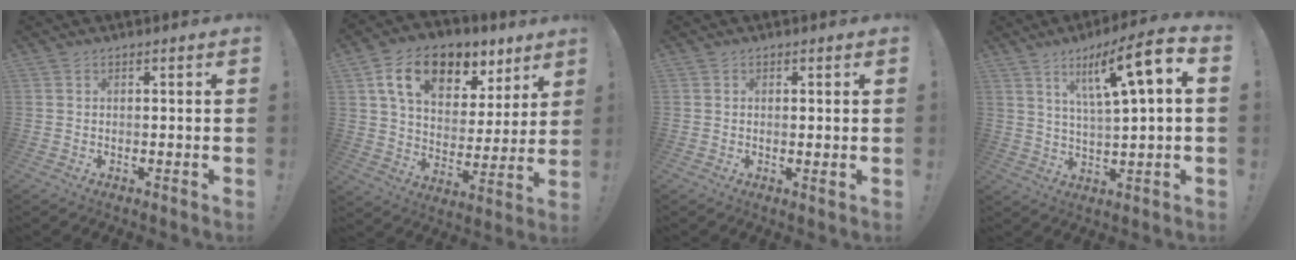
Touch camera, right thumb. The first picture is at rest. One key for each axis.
{"total": 16.9, "fx": 9.7, "fy": 10.0, "fz": 9.7, "tx": -0.154, "ty": -0.043, "tz": 0.173}
{"total": 1.3, "fx": 0.6, "fy": 0.2, "fz": 1.1, "tx": 0.003, "ty": -0.010, "tz": 0.006}
{"total": 13.6, "fx": 5.5, "fy": 1.8, "fz": 12.3, "tx": -0.198, "ty": -0.022, "tz": 0.077}